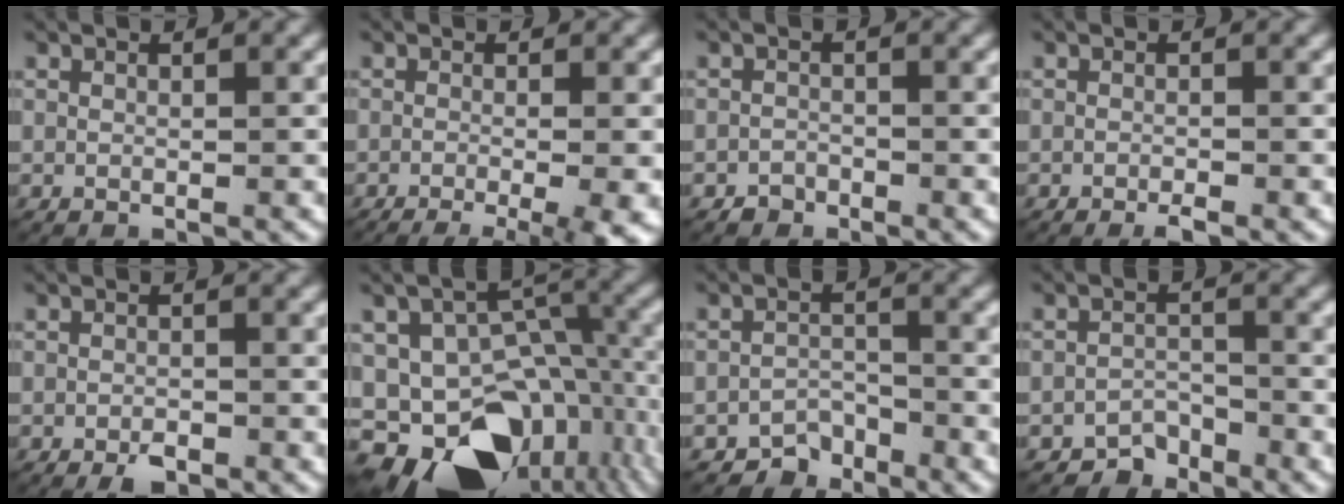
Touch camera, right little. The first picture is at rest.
{"total": 7.2, "force": [-5.0, 2.0, 4.8], "torque": [-0.060, -0.016, -0.068]}
{"total": 1.4, "force": [-1.0, 0.9, -0.3], "torque": [0.002, -0.005, -0.019]}
{"total": 1.0, "force": [-0.8, 0.1, 0.5], "torque": [-0.008, -0.002, -0.015]}
{"total": 1.5, "force": [-1.2, 0.6, 0.8], "torque": [-0.010, -0.004, -0.020]}
{"total": 18.4, "force": [-7.8, 13.9, 9.1], "torque": [-0.161, -0.084, -0.108]}
{"total": 3.5, "force": [-3.0, 1.8, 0.3], "torque": [0.001, -0.012, -0.055]}
{"total": 3.0, "force": [-2.7, 1.4, 0.2], "torque": [0.002, -0.010, -0.050]}